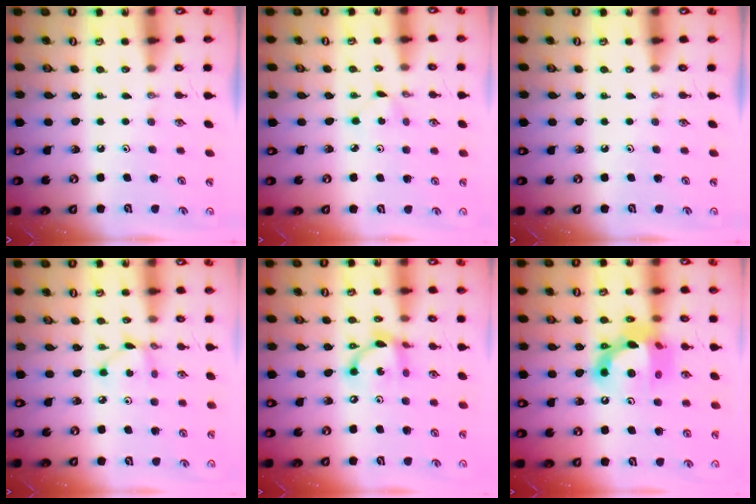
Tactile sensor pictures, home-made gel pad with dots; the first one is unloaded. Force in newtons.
{"total": 1.5, "press": 1.4, "slide": 0.2}
{"total": 0.0}
{"total": 3.5, "press": 3.5, "slide": 0.1}
{"total": 11.1, "press": 11.1, "slide": 0.7}
{"total": 14.5, "press": 14.4, "slide": 1.5}